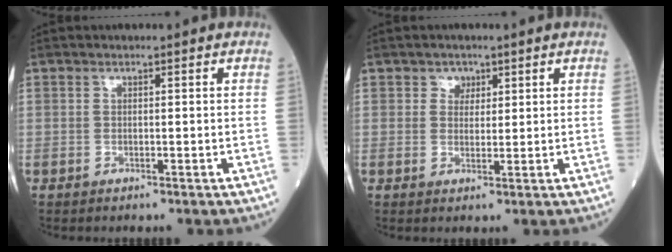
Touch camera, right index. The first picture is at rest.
{"total": 2.1, "force": [1.2, 1.7, 0.5], "torque": [0.000, 0.000, 0.015]}